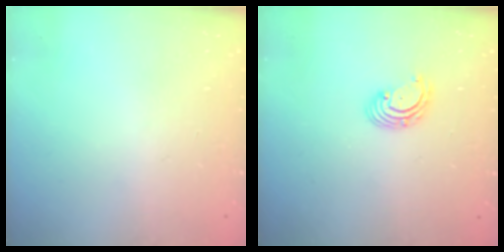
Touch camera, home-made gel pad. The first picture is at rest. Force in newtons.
{"total": 2.7, "press": 2.7, "slide": 0.1}